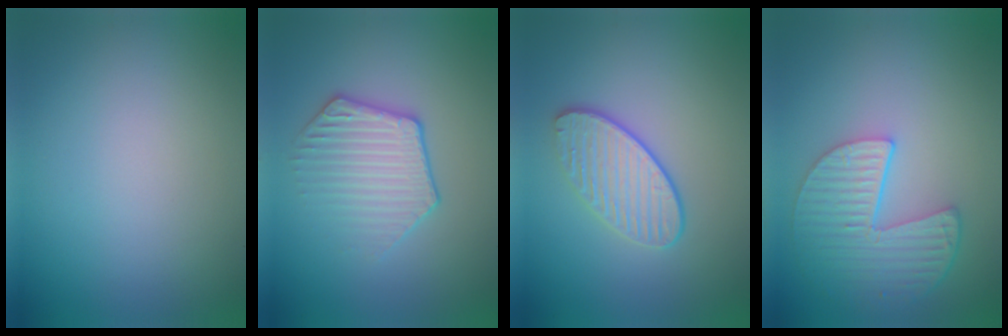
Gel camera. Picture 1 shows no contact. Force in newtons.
{"total": 3.4, "press": 3.1, "slide": 1.4}
{"total": 3.0, "press": 2.8, "slide": 1.2}
{"total": 5.4, "press": 4.3, "slide": 3.1}